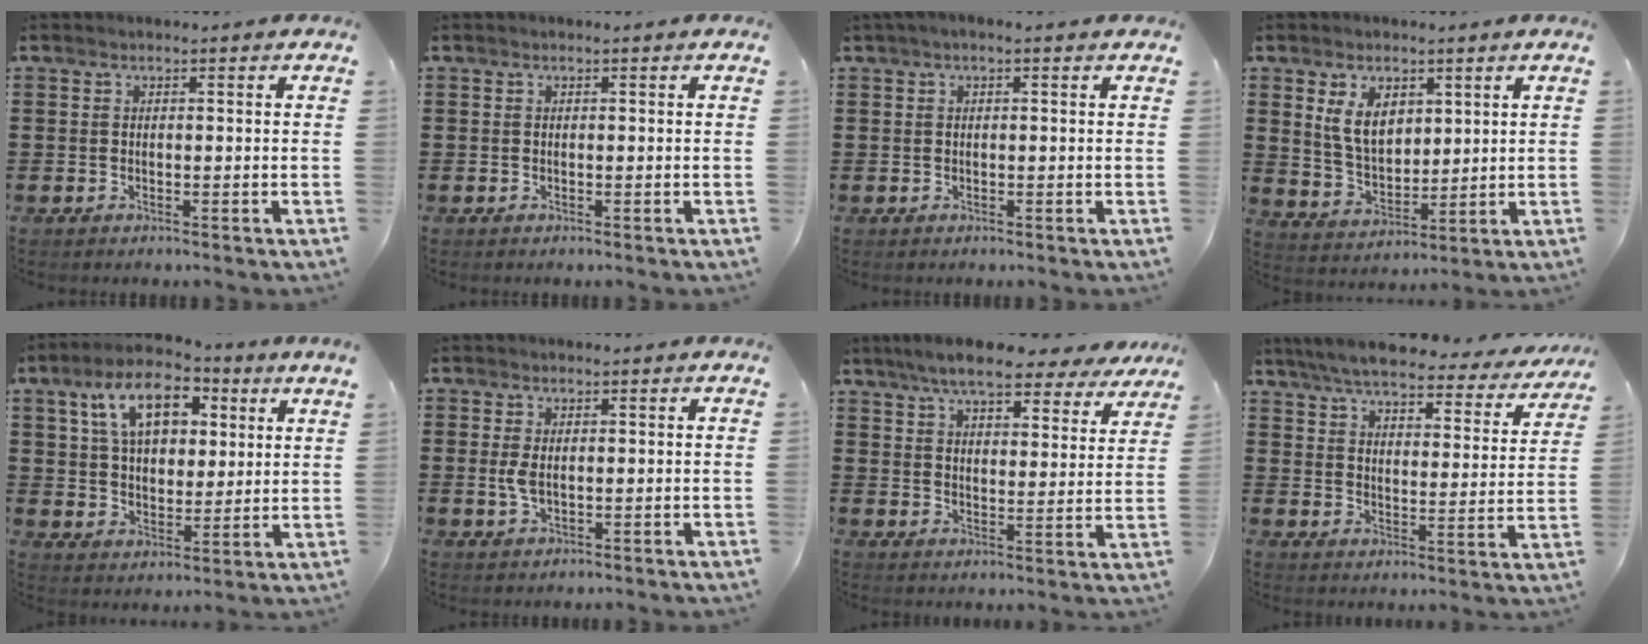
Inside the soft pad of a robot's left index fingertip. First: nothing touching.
{"total": 0.0}
{"total": 0.9, "force": [0.1, 0.0, 0.9], "torque": [-0.016, 0.000, 0.003]}
{"total": 6.6, "force": [3.0, 4.0, 4.2], "torque": [-0.089, 0.006, 0.056]}
{"total": 10.3, "force": [5.7, 4.9, 7.0], "torque": [-0.135, 0.000, 0.098]}
{"total": 2.8, "force": [0.1, 1.3, 2.5], "torque": [-0.064, -0.003, -0.003]}
{"total": 8.1, "force": [7.1, 1.2, 3.7], "torque": [-0.089, -0.024, 0.126]}
{"total": 6.1, "force": [5.6, 0.6, 2.5], "torque": [-0.074, -0.032, 0.094]}